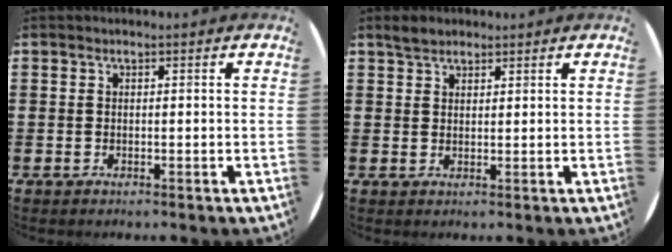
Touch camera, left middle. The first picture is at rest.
{"total": 2.4, "force": [2.1, 0.9, 0.4], "torque": [-0.003, 0.003, 0.040]}